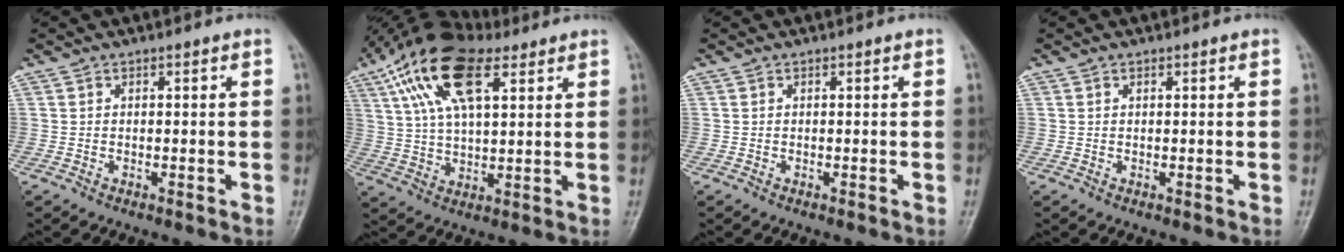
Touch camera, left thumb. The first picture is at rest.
{"total": 17.5, "force": [8.4, 7.8, 13.2], "torque": [-0.240, 0.004, 0.151]}
{"total": 0.0}
{"total": 0.5, "force": [0.3, 0.3, 0.3], "torque": [-0.006, 0.000, 0.004]}